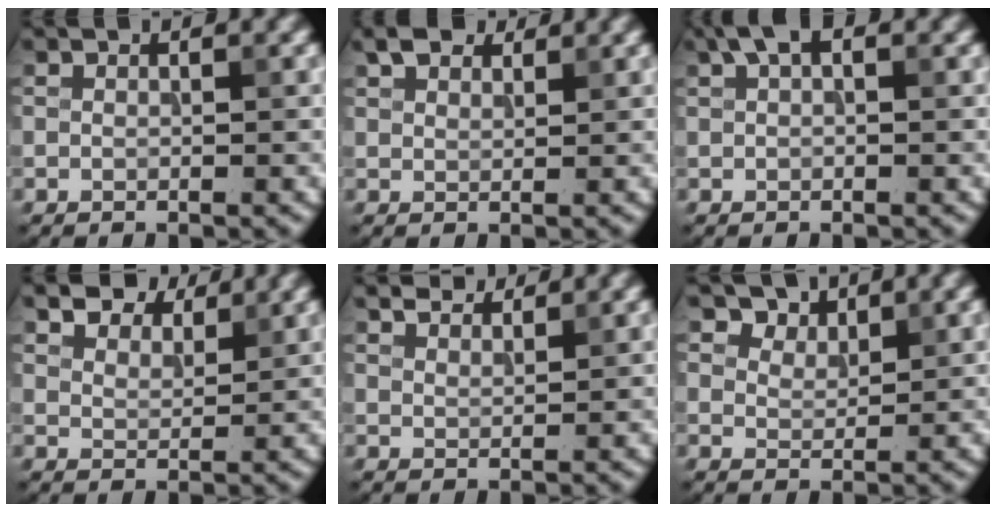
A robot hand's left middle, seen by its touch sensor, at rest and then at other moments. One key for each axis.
{"total": 2.6, "fx": 2.0, "fy": 1.3, "fz": 1.0, "tx": -0.023, "ty": 0.009, "tz": 0.039}
{"total": 2.3, "fx": 1.2, "fy": 1.1, "fz": 1.6, "tx": -0.025, "ty": 0.009, "tz": 0.017}
{"total": 5.6, "fx": 4.8, "fy": 2.2, "fz": 2.0, "tx": -0.051, "ty": -0.005, "tz": 0.088}
{"total": 3.2, "fx": 3.0, "fy": 0.7, "fz": 0.9, "tx": -0.019, "ty": 0.001, "tz": 0.052}
{"total": 3.0, "fx": 2.5, "fy": 1.5, "fz": 0.7, "tx": -0.027, "ty": -0.022, "tz": 0.052}